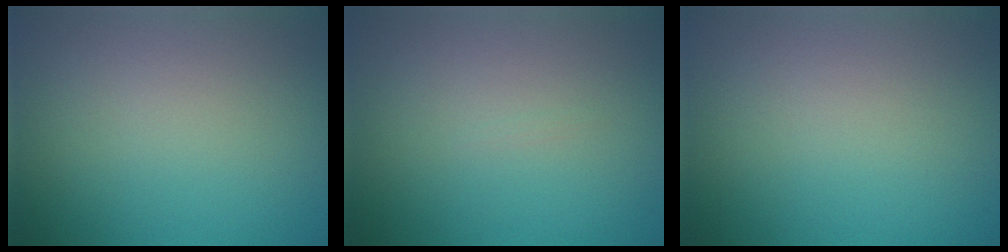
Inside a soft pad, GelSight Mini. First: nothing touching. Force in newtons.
{"total": 0.0}
{"total": 0.0}